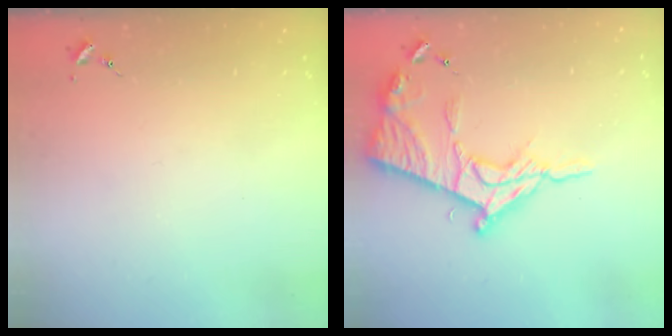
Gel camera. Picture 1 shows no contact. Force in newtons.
{"total": 16.8, "press": 16.8, "slide": 1.3}